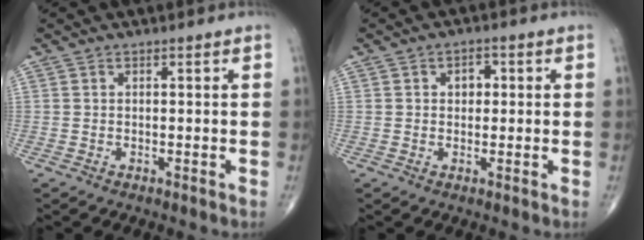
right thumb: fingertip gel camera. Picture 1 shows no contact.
{"total": 2.8, "force": [0.5, 2.1, 1.8], "torque": [-0.012, 0.005, 0.002]}